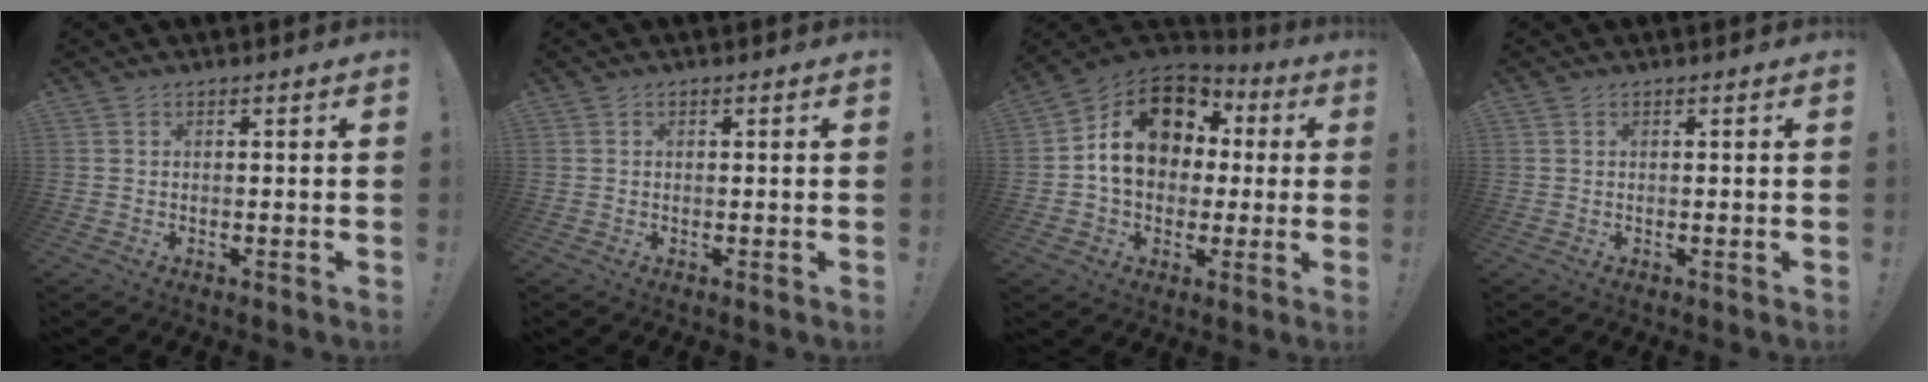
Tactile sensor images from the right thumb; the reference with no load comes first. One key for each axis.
{"total": 0.0}
{"total": 17.0, "fx": 2.9, "fy": 13.3, "fz": 10.1, "tx": -0.147, "ty": 0.008, "tz": 0.061}
{"total": 0.0}